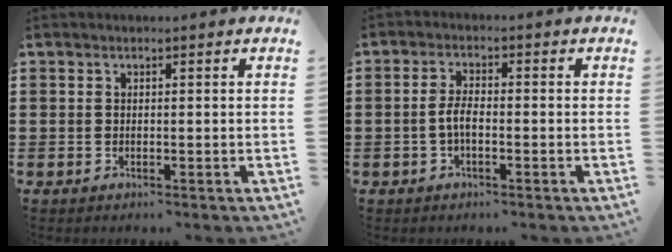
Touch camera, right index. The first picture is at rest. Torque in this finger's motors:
{"motor_torque": [0.61, 0.09, 0.32, 0.08]}